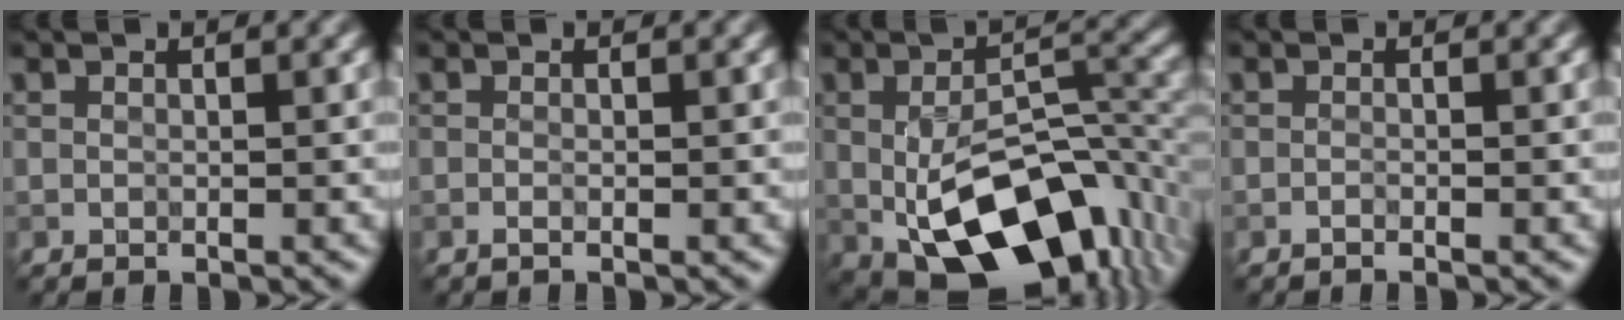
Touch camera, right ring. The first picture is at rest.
{"total": 0.6, "force": [-0.5, 0.0, 0.3], "torque": [-0.006, 0.000, -0.007]}
{"total": 12.9, "force": [-4.2, 6.4, 10.4], "torque": [-0.169, -0.009, -0.055]}
{"total": 0.7, "force": [-0.7, 0.0, 0.1], "torque": [0.001, -0.002, -0.014]}